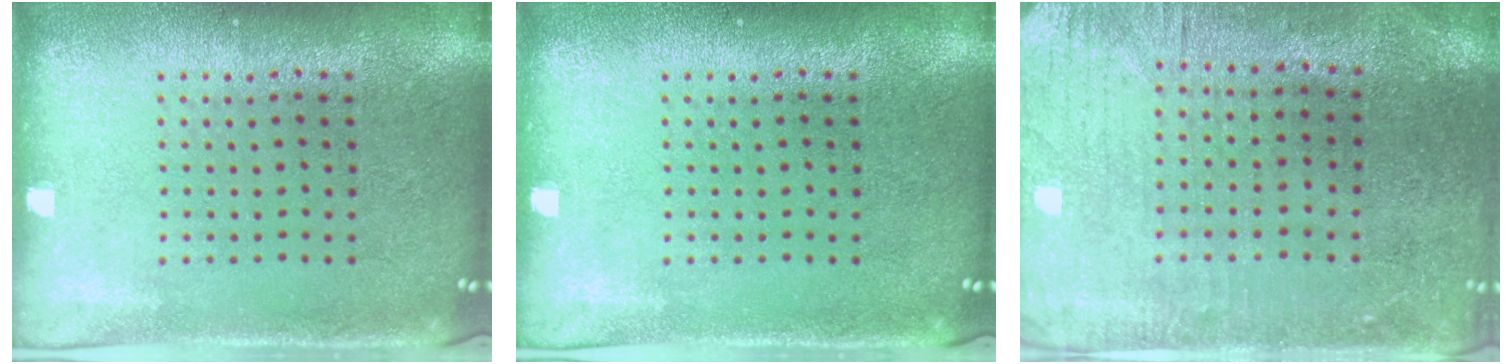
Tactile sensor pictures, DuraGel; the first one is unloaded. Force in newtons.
{"total": 0.0}
{"total": 0.7, "press": 0.5, "slide": 0.5}